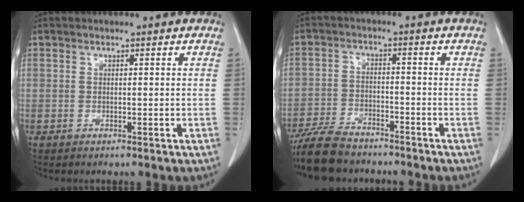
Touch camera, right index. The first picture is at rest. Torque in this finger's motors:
{"motor_torque": [0.22, -0.23, -0.10, -0.21]}